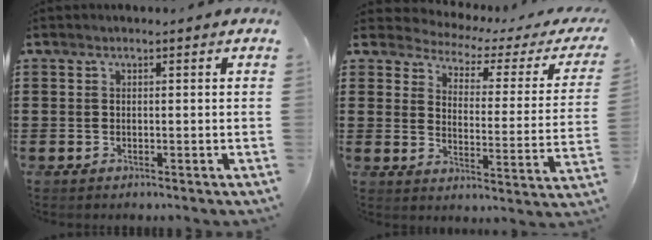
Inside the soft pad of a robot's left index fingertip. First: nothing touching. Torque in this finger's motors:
{"motor_torque": [2.14, 0.00, -0.15, -0.10]}